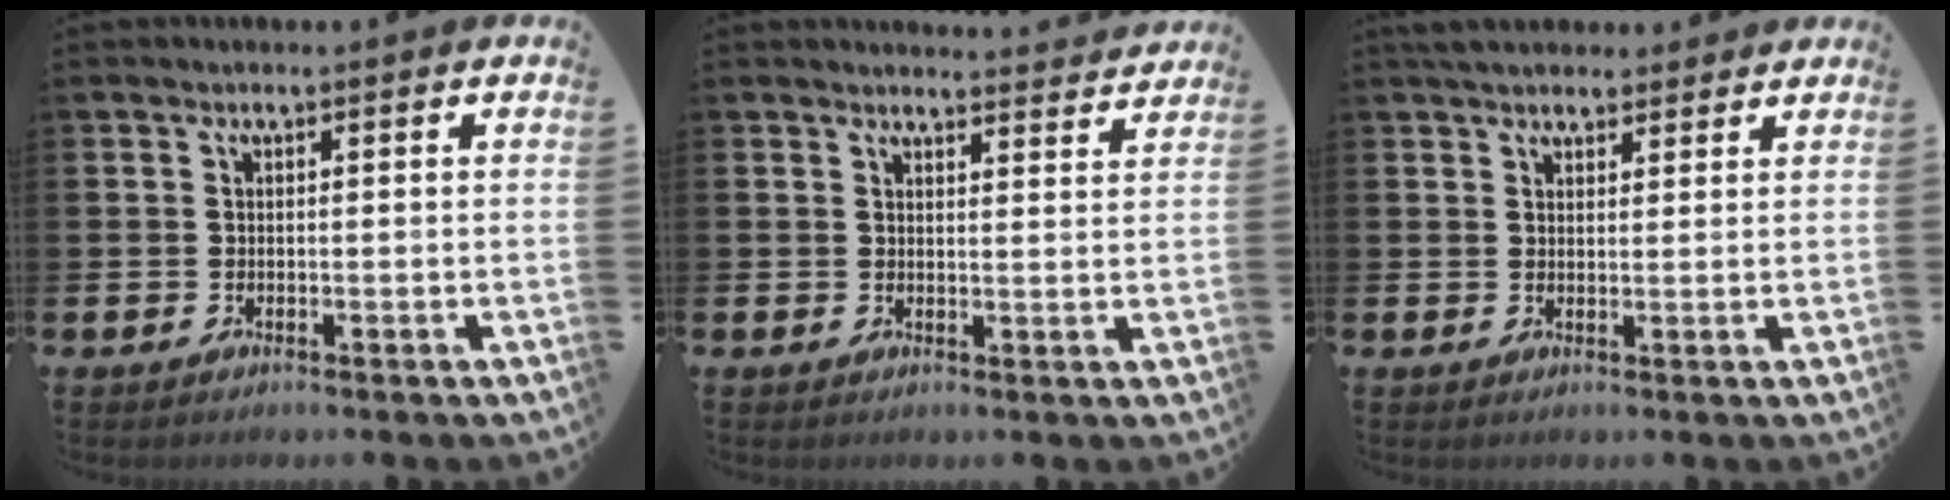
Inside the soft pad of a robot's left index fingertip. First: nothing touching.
{"total": 3.3, "force": [3.3, 0.0, -0.1], "torque": [0.008, -0.025, 0.056]}
{"total": 3.6, "force": [3.4, 1.1, 0.5], "torque": [-0.004, -0.011, 0.061]}